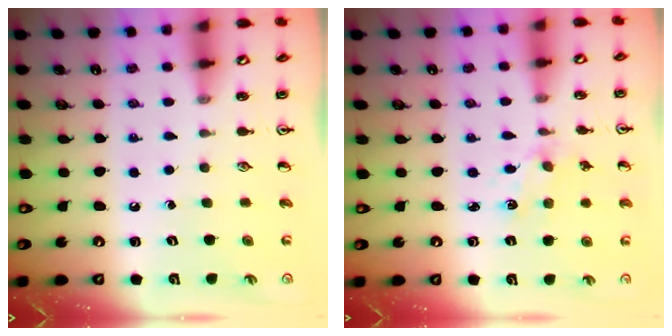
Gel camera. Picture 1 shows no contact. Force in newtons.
{"total": 2.0, "press": 2.0, "slide": 0.3}